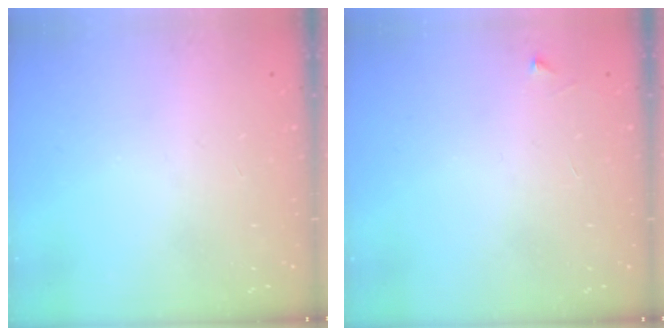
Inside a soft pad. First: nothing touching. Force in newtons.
{"total": 2.5, "press": 2.5, "slide": 0.3}